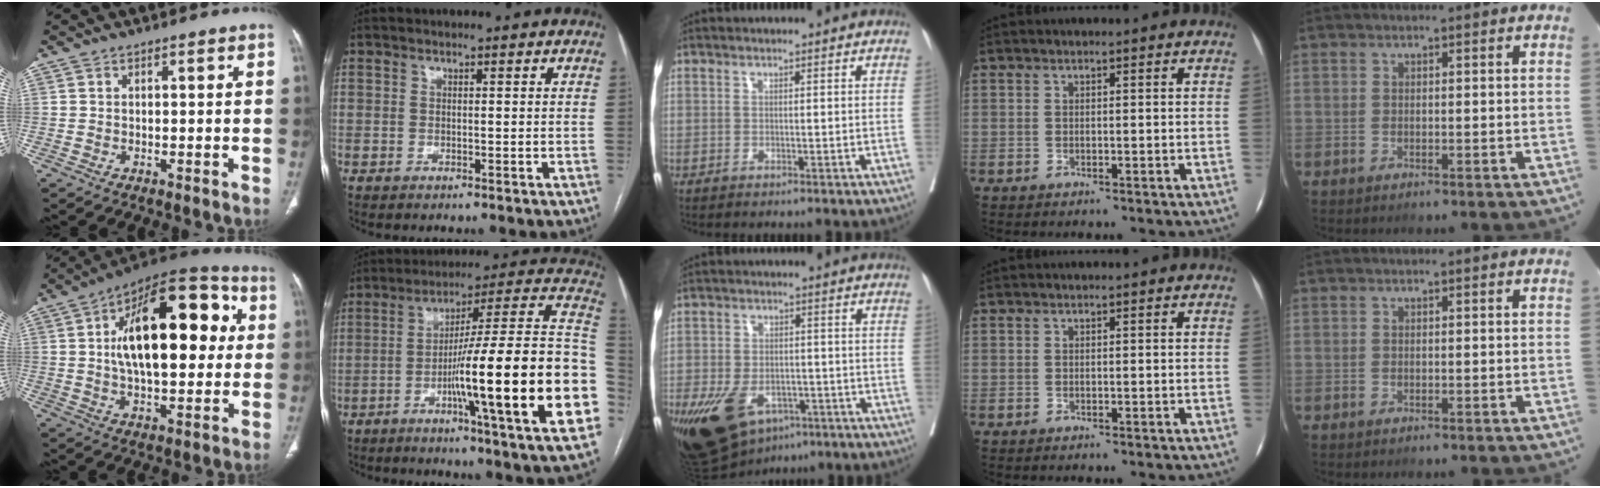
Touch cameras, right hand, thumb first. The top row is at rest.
{"thumb": {"total": 25.8, "force": [4.7, 12.3, 22.1], "torque": [-0.313, 0.017, 0.063]}, "index": {"total": 27.4, "force": [-6.2, -0.1, 26.7], "torque": [-0.292, -0.001, -0.107]}, "middle": {"total": 15.1, "force": [-7.8, 8.9, 9.3], "torque": [-0.188, -0.006, -0.113]}}